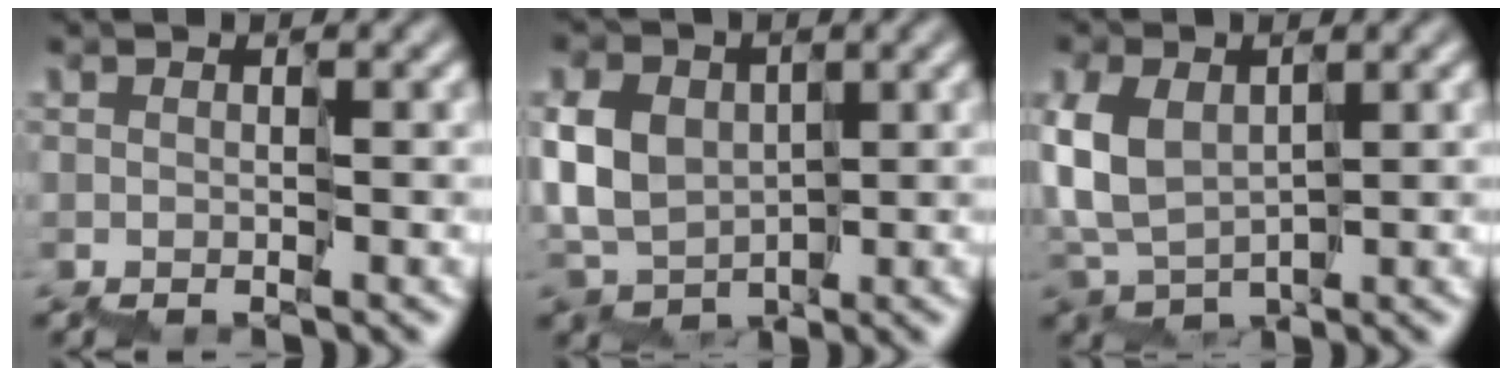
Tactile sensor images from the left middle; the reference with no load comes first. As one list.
[{"total": 4.1, "force": [0.5, 3.5, 2.1], "torque": [-0.051, 0.015, 0.001]}, {"total": 2.5, "force": [0.4, 1.7, 1.8], "torque": [-0.053, 0.011, 0.005]}]